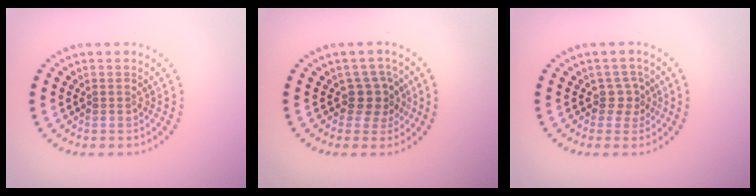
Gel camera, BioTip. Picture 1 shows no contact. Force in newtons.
{"total": 2.4, "press": 1.9, "slide": 1.4}
{"total": 1.7, "press": 1.3, "slide": 1.1}